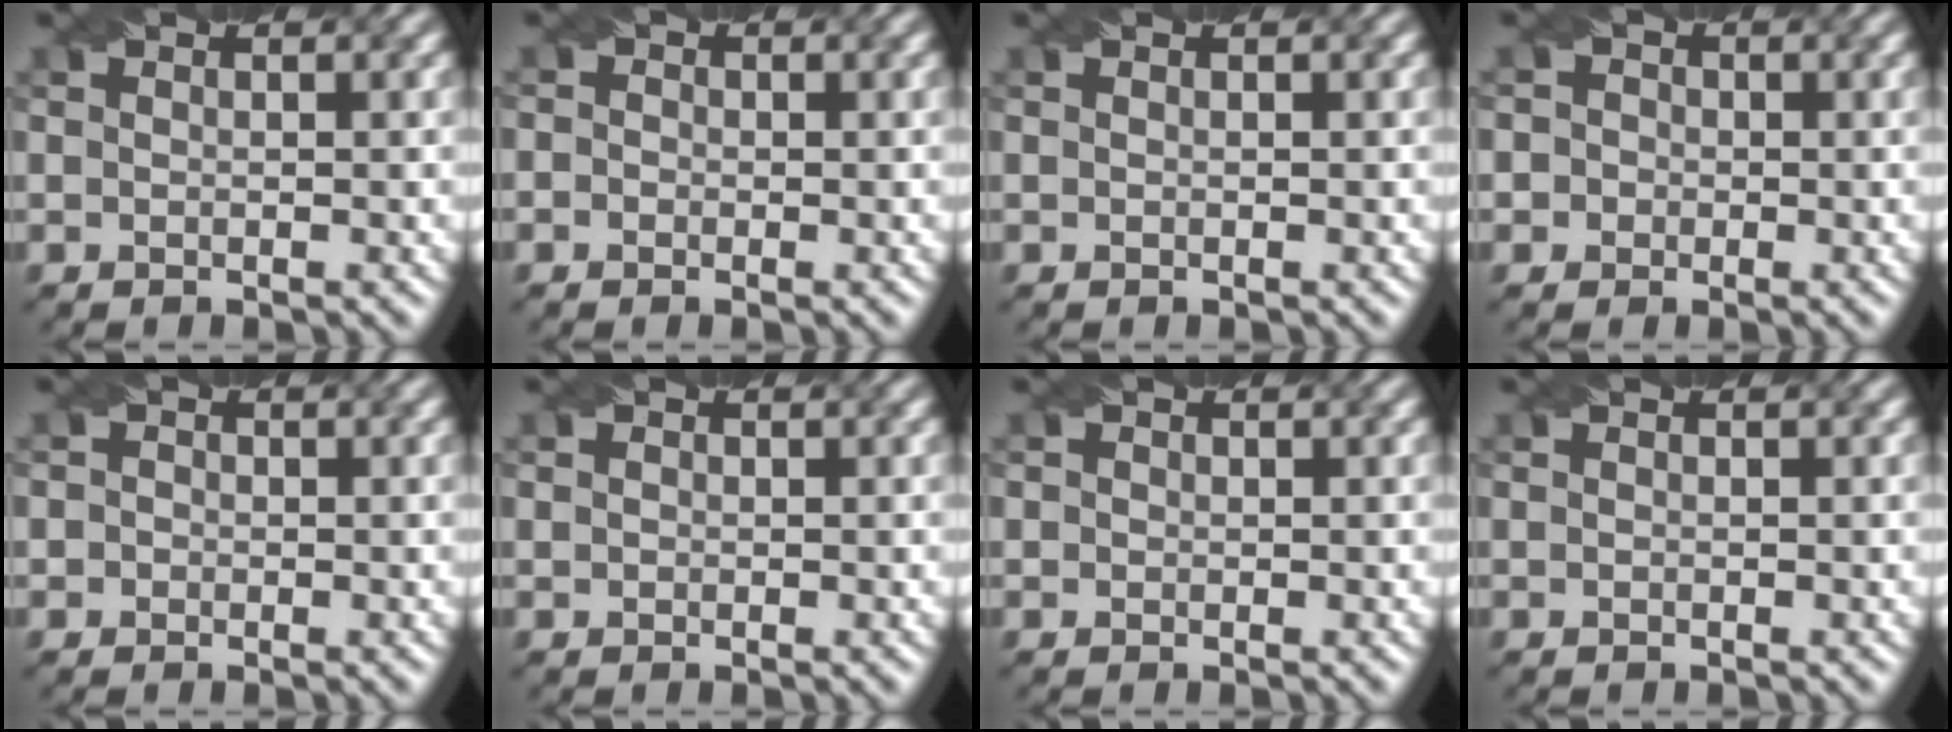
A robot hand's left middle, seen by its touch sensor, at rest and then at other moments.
{"total": 1.3, "force": [0.0, 1.2, 0.5], "torque": [-0.001, 0.000, -0.014]}
{"total": 0.0}
{"total": 3.1, "force": [0.6, 2.9, 1.0], "torque": [0.014, 0.024, -0.015]}
{"total": 1.5, "force": [0.3, 1.4, 0.5], "torque": [0.007, 0.007, -0.010]}
{"total": 0.7, "force": [0.2, 0.7, 0.2], "torque": [-0.002, 0.000, -0.002]}
{"total": 0.8, "force": [0.3, 0.7, 0.2], "torque": [-0.002, 0.001, -0.003]}
{"total": 0.0}